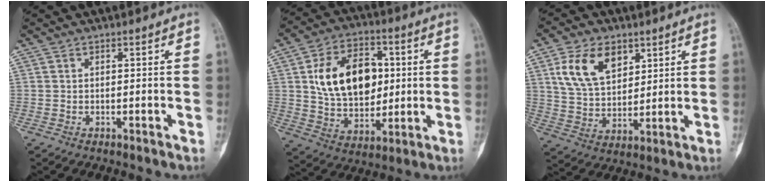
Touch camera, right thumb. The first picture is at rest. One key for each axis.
{"total": 18.2, "fx": 3.1, "fy": 12.1, "fz": 13.2, "tx": -0.181, "ty": -0.001, "tz": 0.057}
{"total": 12.3, "fx": 5.6, "fy": 7.6, "fz": 7.8, "tx": -0.123, "ty": -0.019, "tz": 0.114}